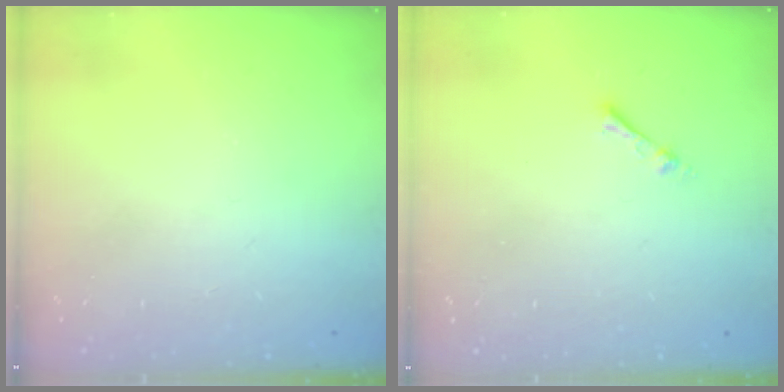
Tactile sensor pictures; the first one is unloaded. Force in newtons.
{"total": 1.9, "press": 1.9, "slide": 0.3}